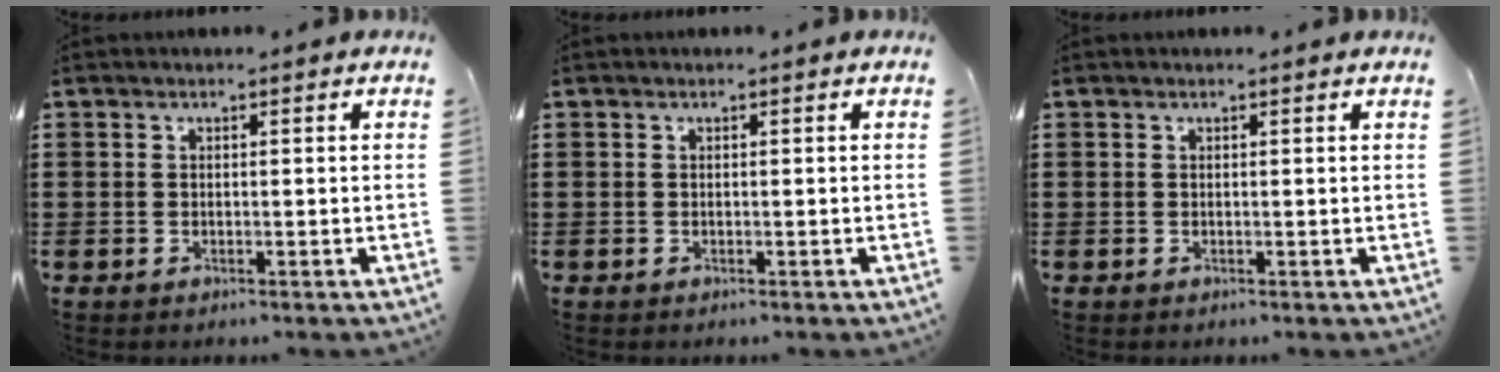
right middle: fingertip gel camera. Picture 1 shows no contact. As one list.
[{"total": 0.0}, {"total": 0.0}]